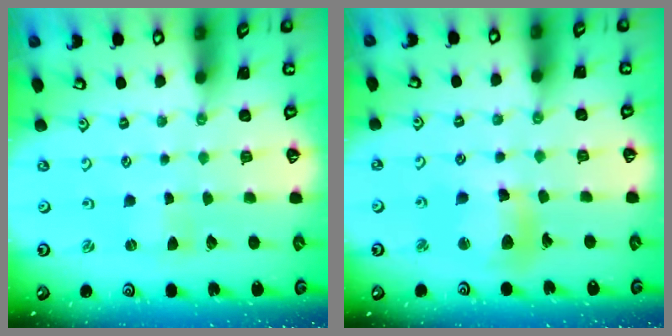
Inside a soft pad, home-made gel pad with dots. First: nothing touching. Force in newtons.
{"total": 11.3, "press": 11.1, "slide": 2.0}